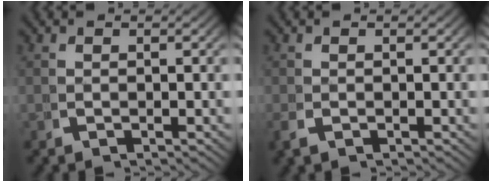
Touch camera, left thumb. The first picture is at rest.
{"total": 0.8, "force": [-0.4, 0.5, 0.5], "torque": [-0.015, -0.003, -0.004]}